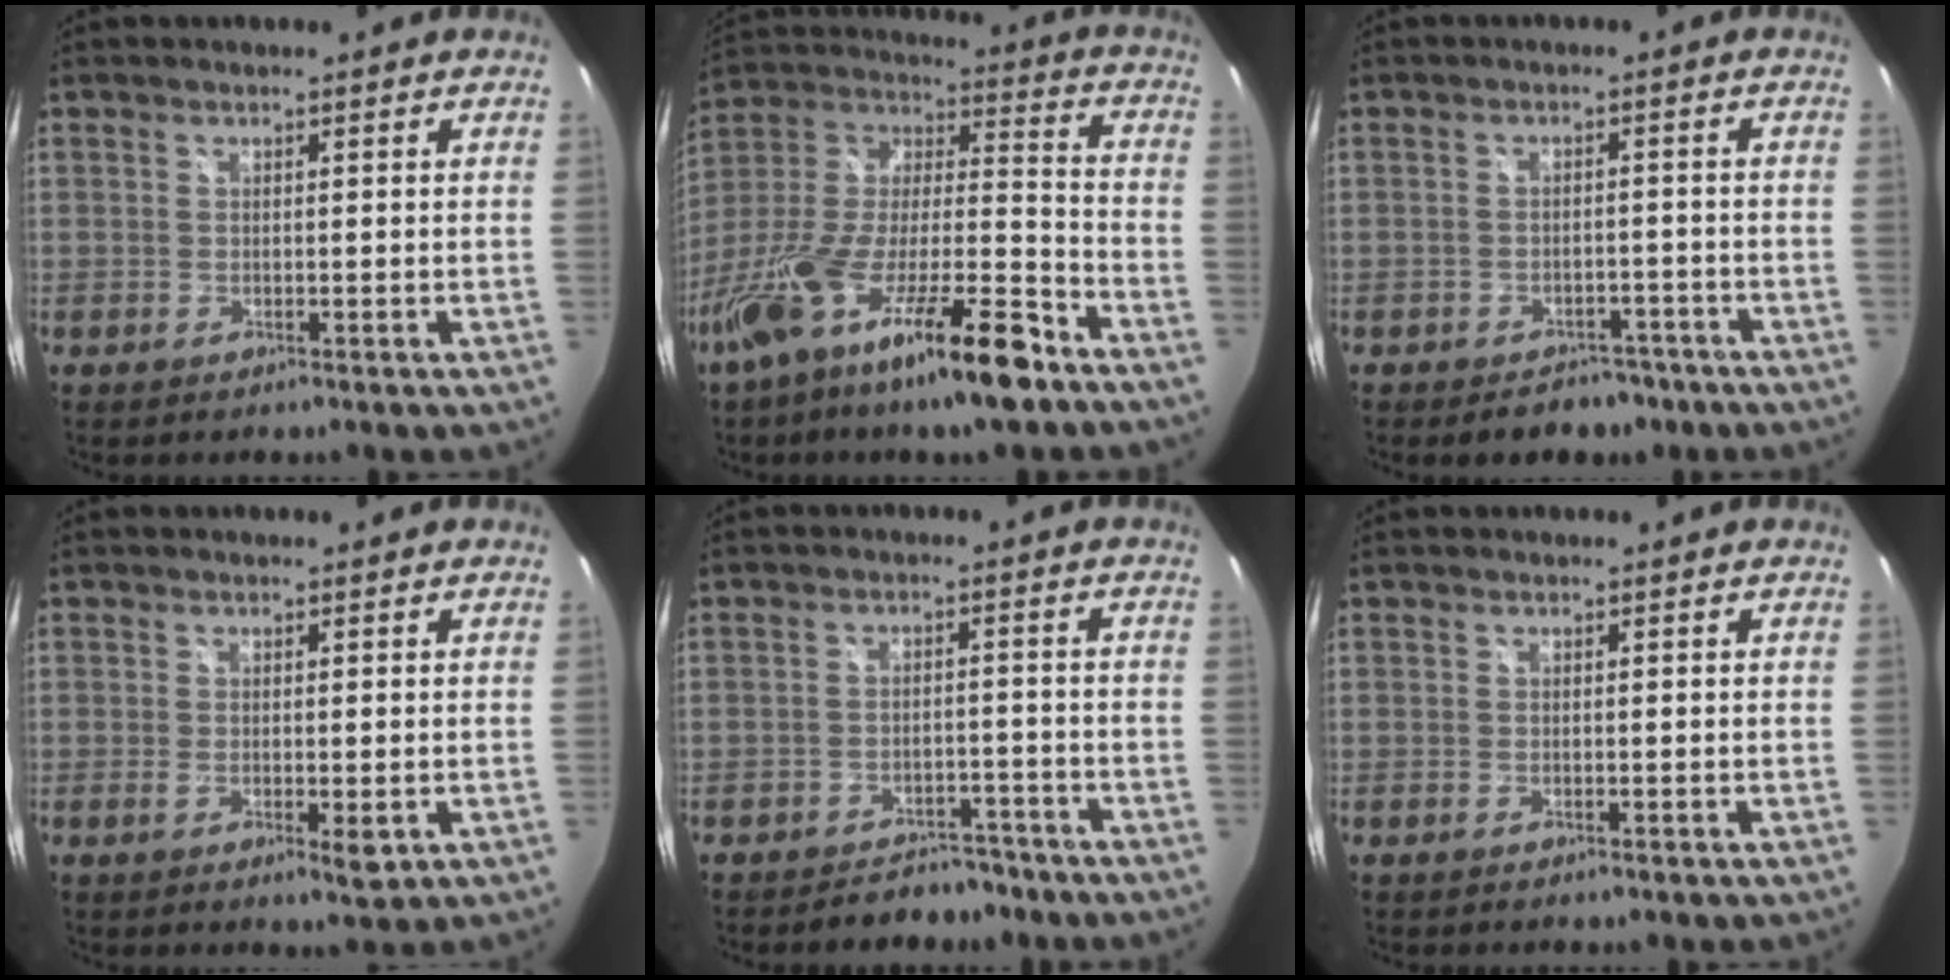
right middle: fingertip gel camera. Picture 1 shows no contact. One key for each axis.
{"total": 22.4, "fx": -13.8, "fy": 4.1, "fz": 17.1, "tx": -0.307, "ty": -0.027, "tz": -0.247}
{"total": 5.9, "fx": -4.7, "fy": 3.2, "fz": 1.7, "tx": -0.034, "ty": 0.009, "tz": -0.054}
{"total": 3.2, "fx": -0.7, "fy": 0.9, "fz": 3.0, "tx": -0.048, "ty": -0.012, "tz": -0.009}
{"total": 6.4, "fx": -5.6, "fy": 2.6, "fz": 1.3, "tx": -0.029, "ty": 0.010, "tz": -0.072}
{"total": 0.0}